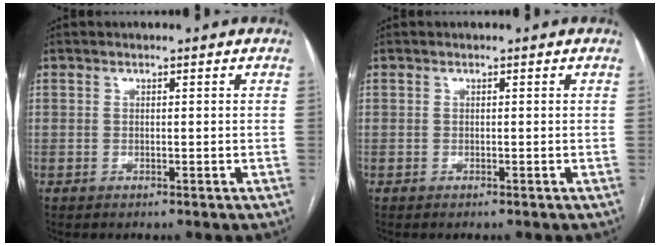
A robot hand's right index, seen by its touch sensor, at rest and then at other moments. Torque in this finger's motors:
{"motor_torque": [-0.08, -0.01, -0.03, 0.00]}